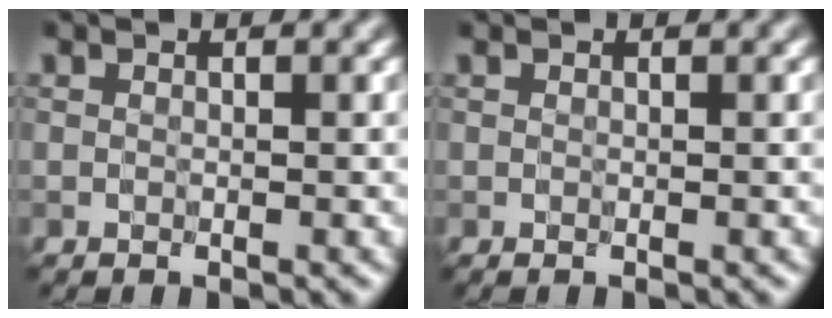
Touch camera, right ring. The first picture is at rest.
{"total": 0.0}